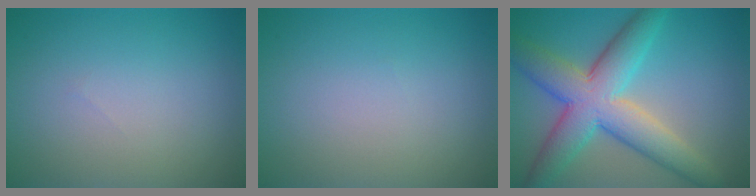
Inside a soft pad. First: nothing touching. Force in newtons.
{"total": 0.0}
{"total": 8.7, "press": 8.7, "slide": 0.4}